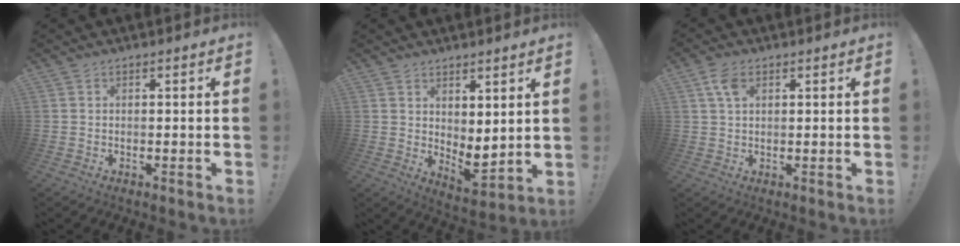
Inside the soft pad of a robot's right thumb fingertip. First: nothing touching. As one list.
[{"total": 5.1, "force": [2.7, 2.7, 3.3], "torque": [-0.032, -0.038, 0.056]}, {"total": 4.6, "force": [1.9, 2.5, 3.3], "torque": [-0.068, 0.004, 0.037]}]